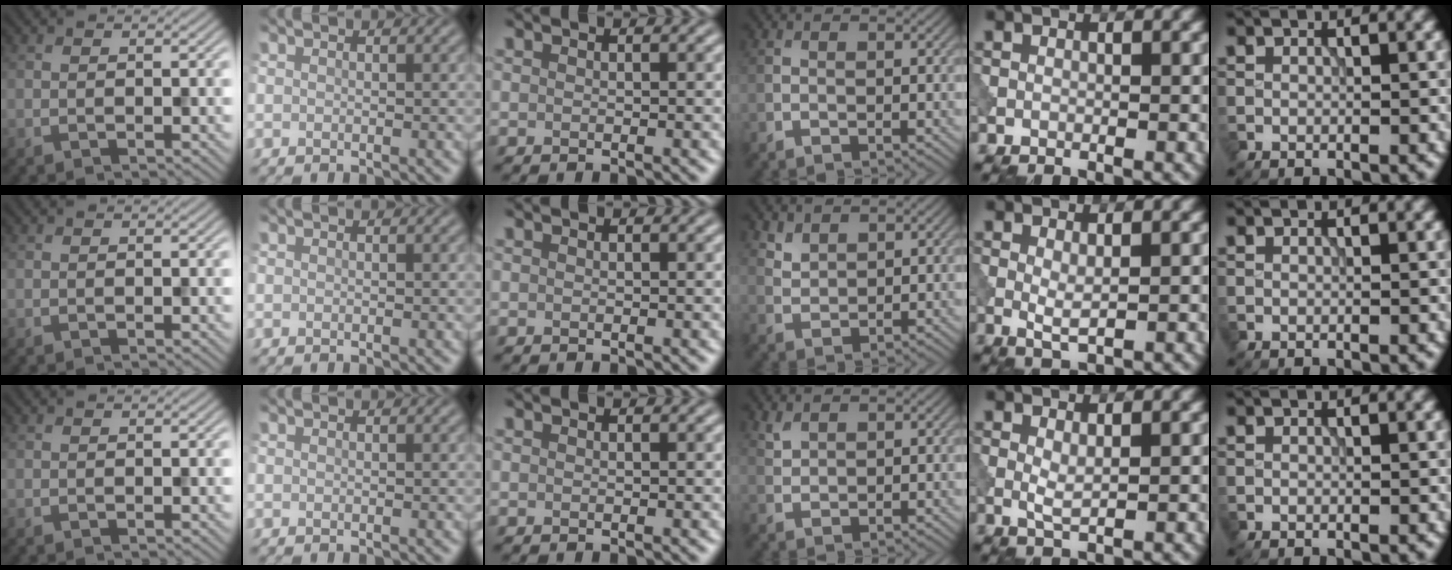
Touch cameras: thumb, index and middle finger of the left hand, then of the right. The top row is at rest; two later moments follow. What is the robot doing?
{"motion": "dispense", "object": "pipette"}